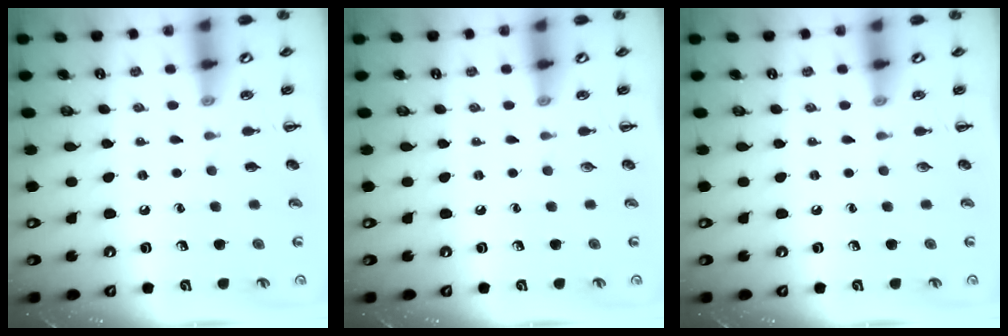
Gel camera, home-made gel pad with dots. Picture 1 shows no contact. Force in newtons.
{"total": 0.0}
{"total": 0.0}